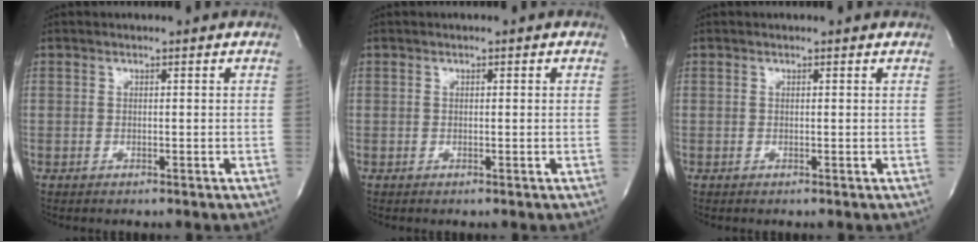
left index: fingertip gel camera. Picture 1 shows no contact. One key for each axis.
{"total": 0.5, "fx": 0.2, "fy": 0.2, "fz": 0.4, "tx": -0.009, "ty": 0.006, "tz": 0.004}
{"total": 0.5, "fx": 0.5, "fy": 0.1, "fz": 0.2, "tx": -0.010, "ty": 0.004, "tz": 0.002}